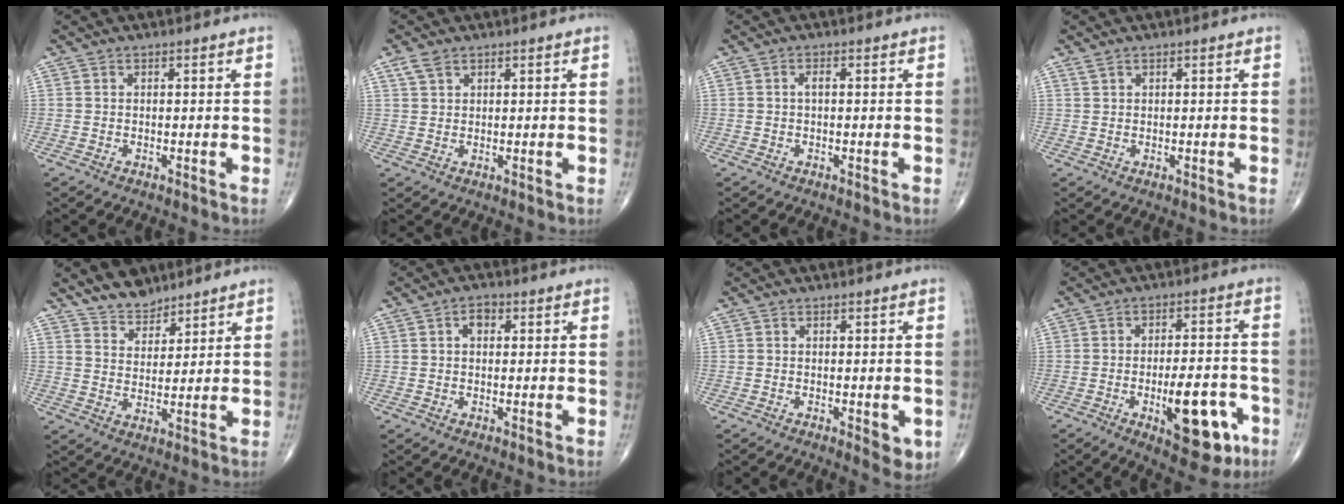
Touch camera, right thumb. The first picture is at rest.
{"total": 2.6, "force": [1.7, 1.5, 1.4], "torque": [-0.028, 0.004, 0.038]}
{"total": 1.1, "force": [0.0, 0.5, 1.0], "torque": [-0.018, 0.002, -0.003]}
{"total": 0.9, "force": [0.7, 0.4, 0.4], "torque": [-0.008, 0.008, 0.016]}
{"total": 6.8, "force": [5.8, 3.1, 1.7], "torque": [-0.004, -0.042, 0.109]}
{"total": 2.8, "force": [0.8, 1.9, 2.0], "torque": [-0.023, 0.006, 0.009]}
{"total": 3.9, "force": [-1.1, 1.7, 3.4], "torque": [-0.030, -0.006, -0.013]}
{"total": 14.2, "force": [-5.4, 5.9, 11.8], "torque": [-0.139, 0.023, -0.068]}